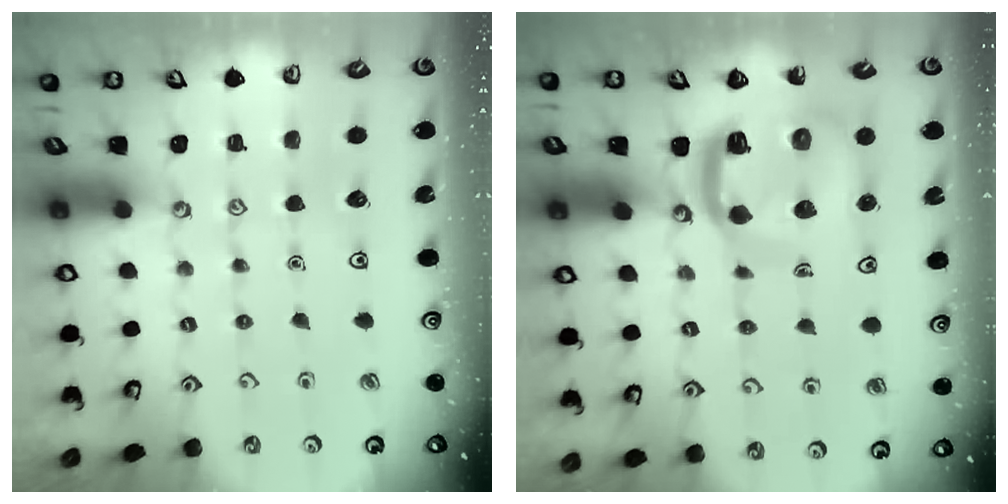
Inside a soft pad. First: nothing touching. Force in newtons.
{"total": 12.0, "press": 11.9, "slide": 1.3}